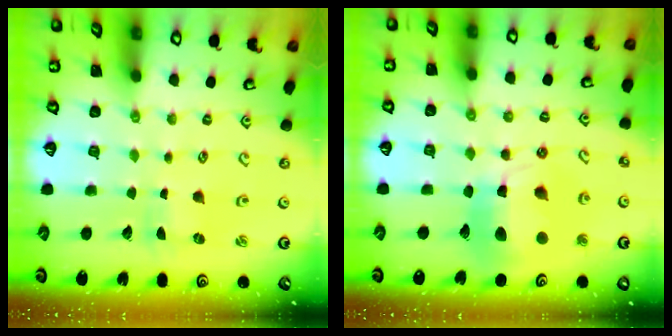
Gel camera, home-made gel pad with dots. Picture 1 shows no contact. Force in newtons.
{"total": 17.6, "press": 17.5, "slide": 2.3}